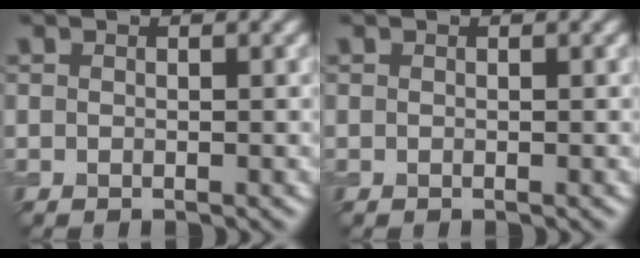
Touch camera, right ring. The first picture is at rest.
{"total": 0.0}